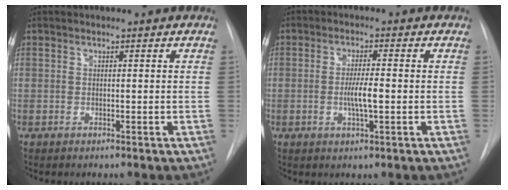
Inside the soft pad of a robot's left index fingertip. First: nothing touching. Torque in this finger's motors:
{"motor_torque": [0.54, 0.23, 0.16, 0.07]}